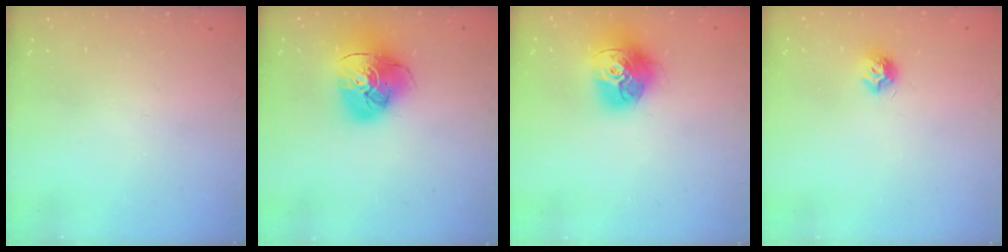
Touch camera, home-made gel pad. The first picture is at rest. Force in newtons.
{"total": 15.2, "press": 15.1, "slide": 1.9}
{"total": 15.9, "press": 15.8, "slide": 1.7}
{"total": 7.1, "press": 7.1, "slide": 0.2}